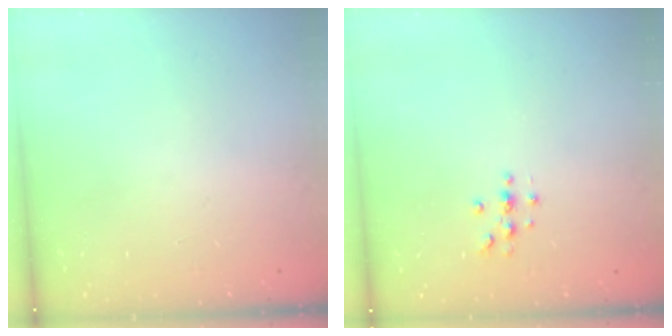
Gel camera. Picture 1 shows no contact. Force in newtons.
{"total": 3.2, "press": 3.2, "slide": 0.4}